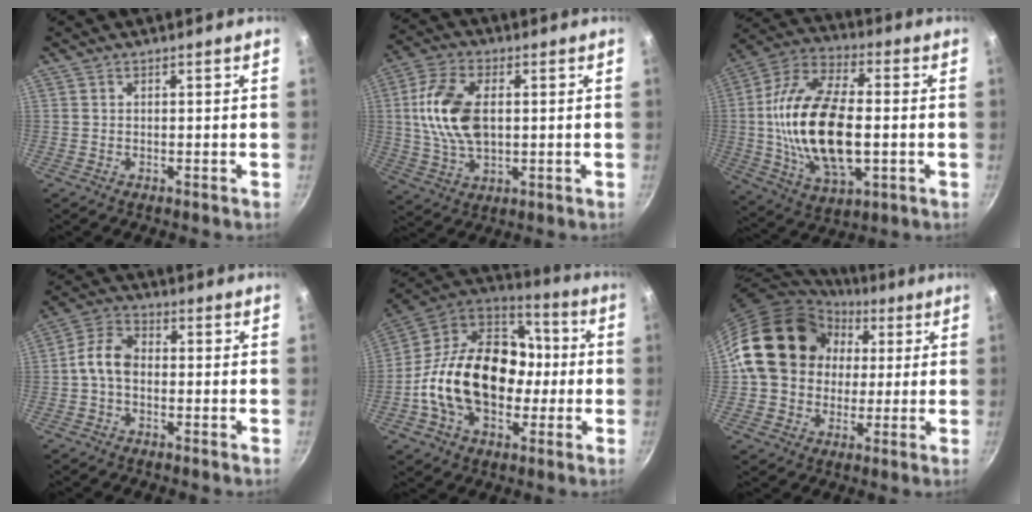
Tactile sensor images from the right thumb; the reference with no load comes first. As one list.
[{"total": 13.4, "force": [1.5, 7.8, 10.7], "torque": [-0.198, 0.006, 0.025]}, {"total": 22.6, "force": [-1.2, 11.7, 19.3], "torque": [-0.360, 0.020, -0.024]}, {"total": 7.1, "force": [-0.6, 4.7, 5.3], "torque": [-0.094, 0.028, -0.024]}, {"total": 25.8, "force": [-2.5, 18.2, 18.2], "torque": [-0.285, 0.056, -0.047]}, {"total": 19.4, "force": [3.6, 16.1, 10.2], "torque": [-0.151, 0.031, 0.058]}]